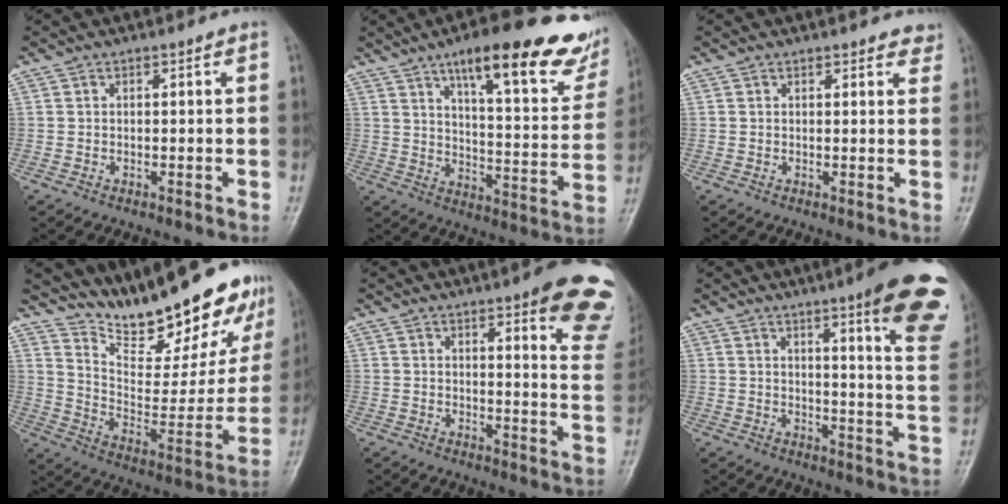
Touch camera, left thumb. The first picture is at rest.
{"total": 25.0, "force": [15.3, 6.9, 18.6], "torque": [-0.219, -0.048, 0.215]}
{"total": 3.1, "force": [2.7, 1.3, 0.9], "torque": [0.019, -0.010, 0.019]}
{"total": 23.5, "force": [19.6, 5.9, 11.6], "torque": [-0.132, -0.113, 0.300]}
{"total": 16.4, "force": [10.0, 3.8, 12.4], "torque": [-0.117, -0.050, 0.104]}
{"total": 18.5, "force": [10.9, 2.6, 14.8], "torque": [-0.156, -0.053, 0.126]}